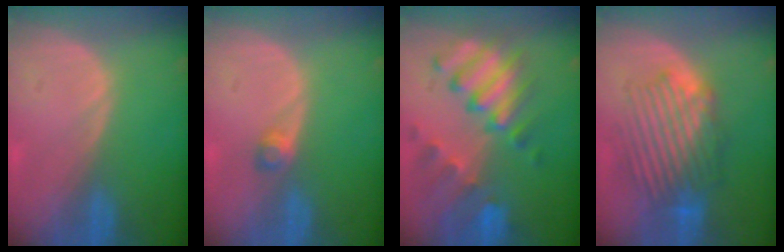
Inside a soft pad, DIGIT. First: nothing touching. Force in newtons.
{"total": 2.0, "press": 1.7, "slide": 1.1}
{"total": 10.2, "press": 8.9, "slide": 5.0}
{"total": 8.8, "press": 8.5, "slide": 2.2}